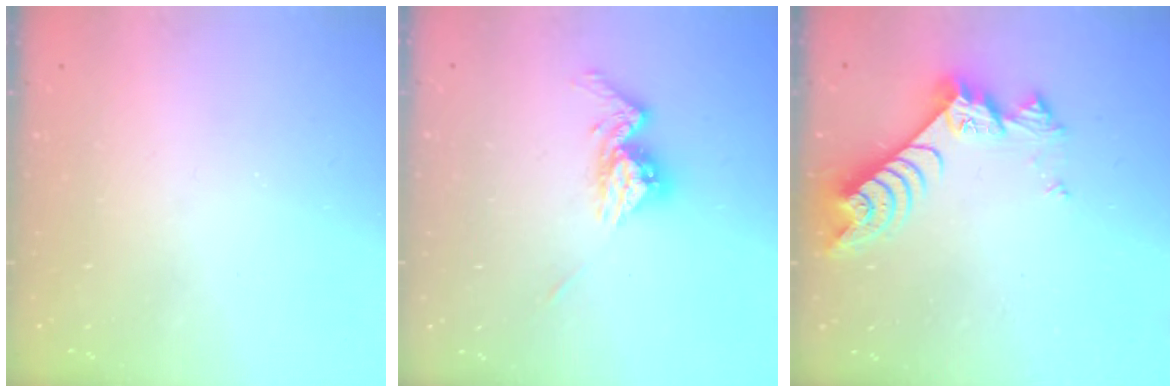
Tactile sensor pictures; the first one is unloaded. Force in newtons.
{"total": 10.6, "press": 10.6, "slide": 1.0}
{"total": 7.9, "press": 7.9, "slide": 0.7}